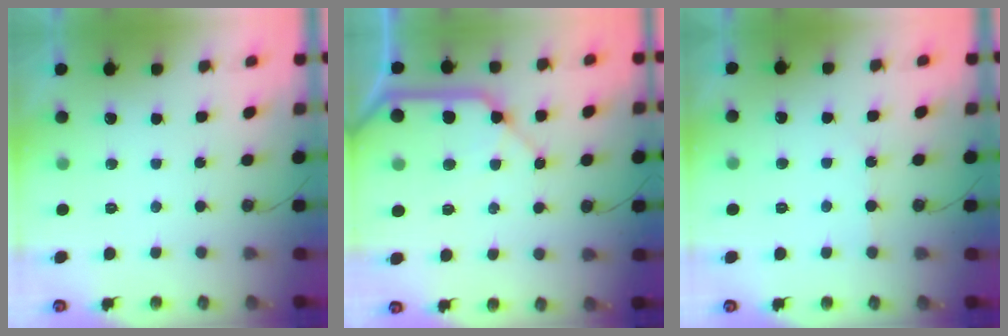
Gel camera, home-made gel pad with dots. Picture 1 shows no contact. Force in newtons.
{"total": 13.9, "press": 13.8, "slide": 1.6}
{"total": 1.3, "press": 1.2, "slide": 0.3}